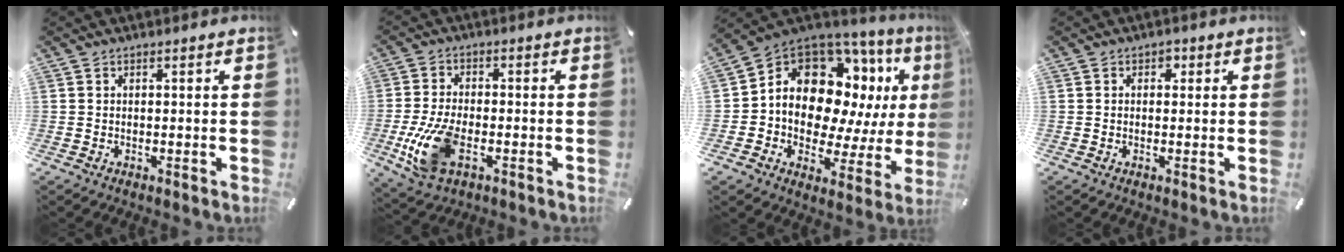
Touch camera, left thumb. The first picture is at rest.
{"total": 12.0, "force": [-3.4, 6.6, 9.4], "torque": [-0.209, -0.007, -0.059]}
{"total": 16.7, "force": [5.9, 11.9, 10.1], "torque": [-0.179, -0.050, 0.104]}
{"total": 1.5, "force": [0.3, 1.3, 0.7], "torque": [-0.008, 0.005, 0.002]}